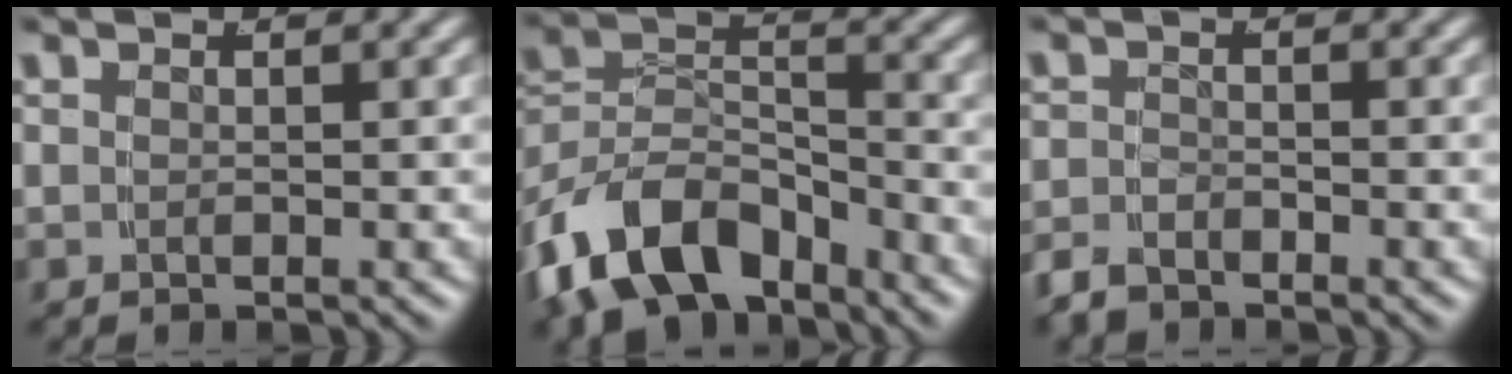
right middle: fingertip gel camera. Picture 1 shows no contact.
{"total": 11.2, "force": [-6.5, 7.4, 5.3], "torque": [-0.112, -0.041, -0.096]}
{"total": 2.4, "force": [-2.3, 0.7, 0.4], "torque": [-0.012, -0.015, -0.035]}